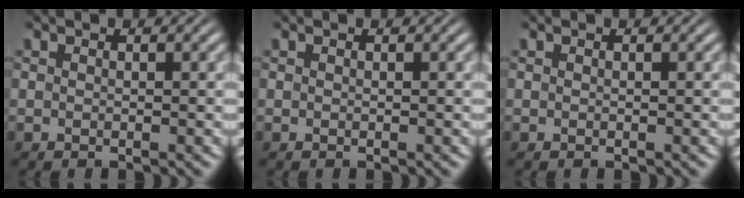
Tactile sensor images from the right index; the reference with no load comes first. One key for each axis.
{"total": 0.0}
{"total": 0.0}